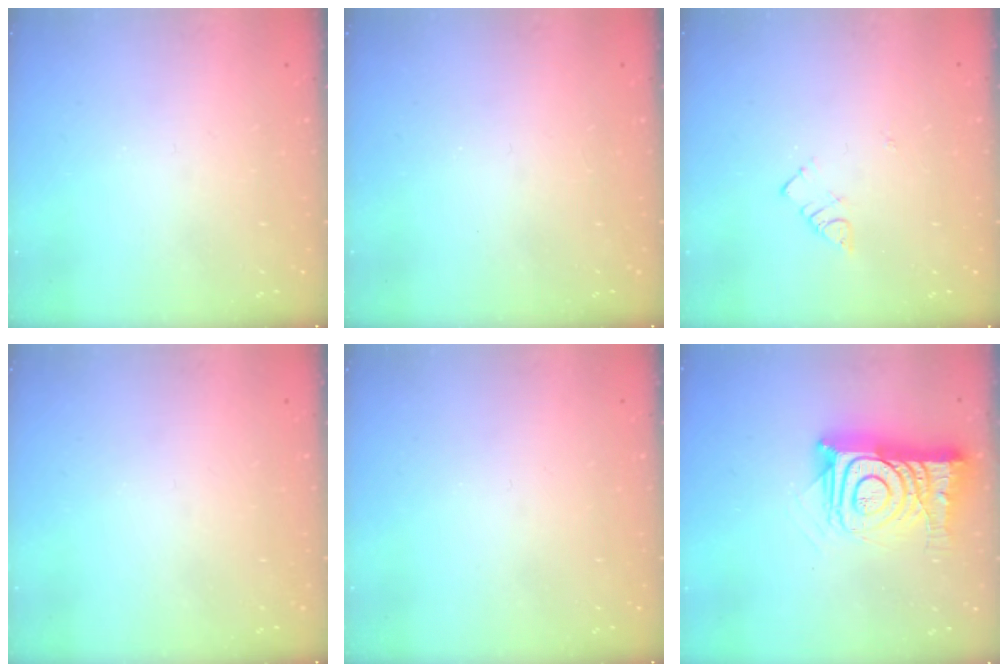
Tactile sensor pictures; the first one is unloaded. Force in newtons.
{"total": 2.6, "press": 2.6, "slide": 0.4}
{"total": 2.9, "press": 2.9, "slide": 0.4}
{"total": 0.0}
{"total": 0.0}
{"total": 16.3, "press": 16.2, "slide": 1.4}